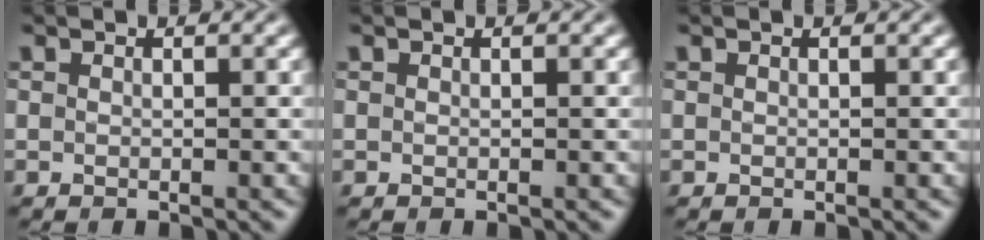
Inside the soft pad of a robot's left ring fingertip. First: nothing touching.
{"total": 0.0}
{"total": 0.0}